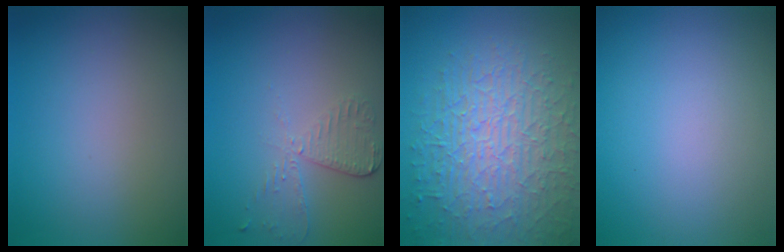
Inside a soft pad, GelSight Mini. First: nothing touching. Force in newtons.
{"total": 2.6, "press": 2.3, "slide": 1.2}
{"total": 8.9, "press": 6.2, "slide": 6.3}
{"total": 0.0}